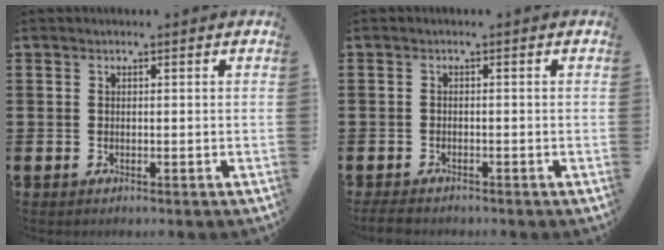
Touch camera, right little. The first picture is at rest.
{"total": 1.2, "force": [-1.1, 0.3, 0.5], "torque": [-0.012, 0.002, -0.022]}